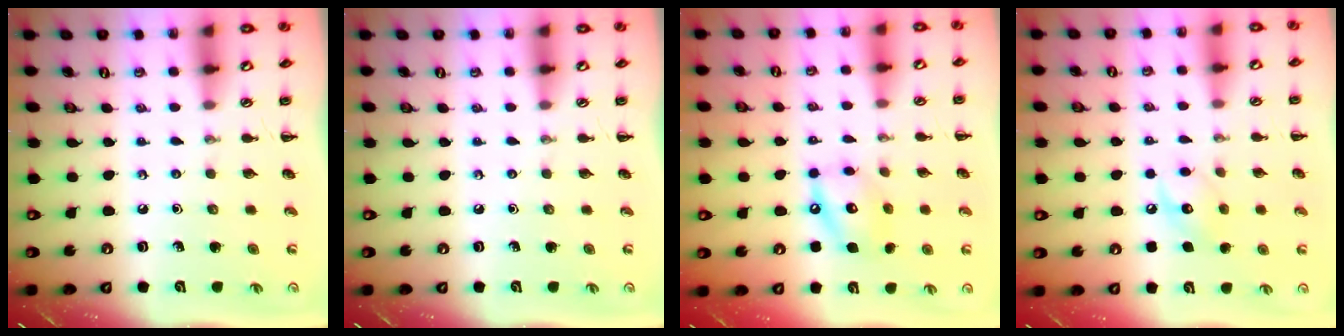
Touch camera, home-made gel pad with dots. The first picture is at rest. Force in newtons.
{"total": 0.0}
{"total": 11.5, "press": 11.3, "slide": 2.0}
{"total": 8.7, "press": 8.7, "slide": 0.7}